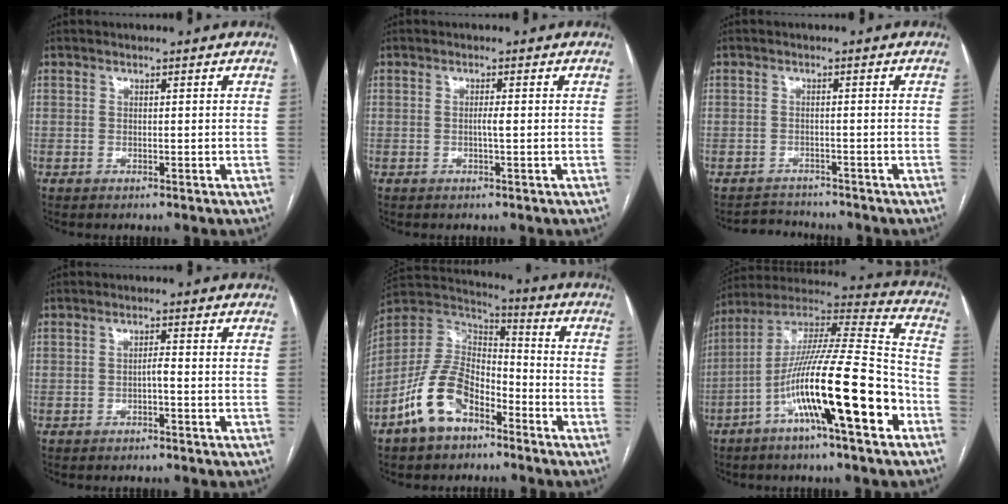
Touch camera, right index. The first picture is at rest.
{"total": 1.1, "force": [-0.2, -0.1, 1.1], "torque": [-0.022, 0.000, -0.003]}
{"total": 3.2, "force": [-3.1, 0.9, -0.6], "torque": [0.008, -0.006, -0.047]}
{"total": 1.3, "force": [-0.6, 0.2, 1.1], "torque": [-0.018, 0.003, -0.012]}
{"total": 12.5, "force": [-7.0, 6.6, 7.9], "torque": [-0.171, 0.016, -0.135]}
{"total": 20.9, "force": [-8.2, 1.6, 19.1], "torque": [-0.332, -0.002, -0.142]}